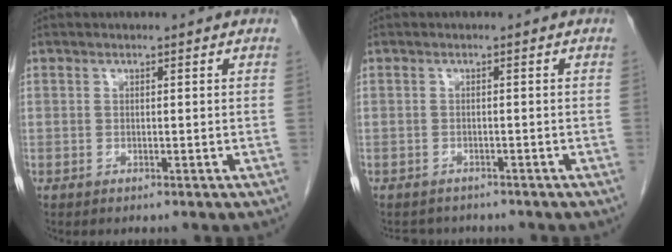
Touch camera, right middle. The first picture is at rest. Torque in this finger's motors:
{"motor_torque": [-0.15, 0.15, 0.00, 0.00]}